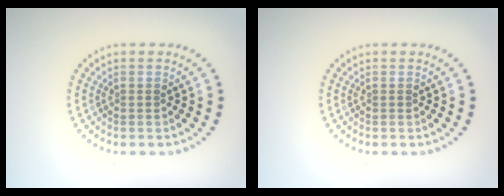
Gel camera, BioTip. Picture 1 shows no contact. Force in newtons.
{"total": 0.0}